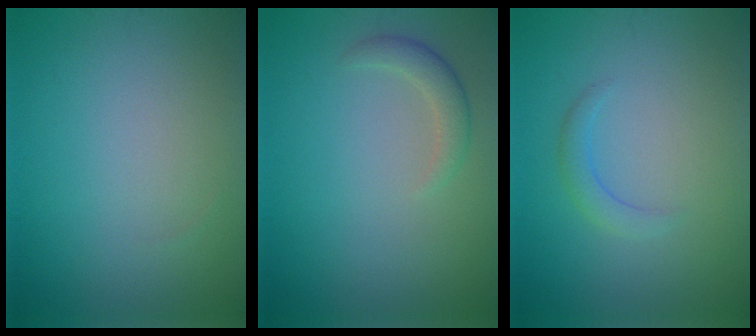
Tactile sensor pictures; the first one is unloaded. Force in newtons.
{"total": 1.8, "press": 1.8, "slide": 0.3}
{"total": 1.4, "press": 1.4, "slide": 0.0}